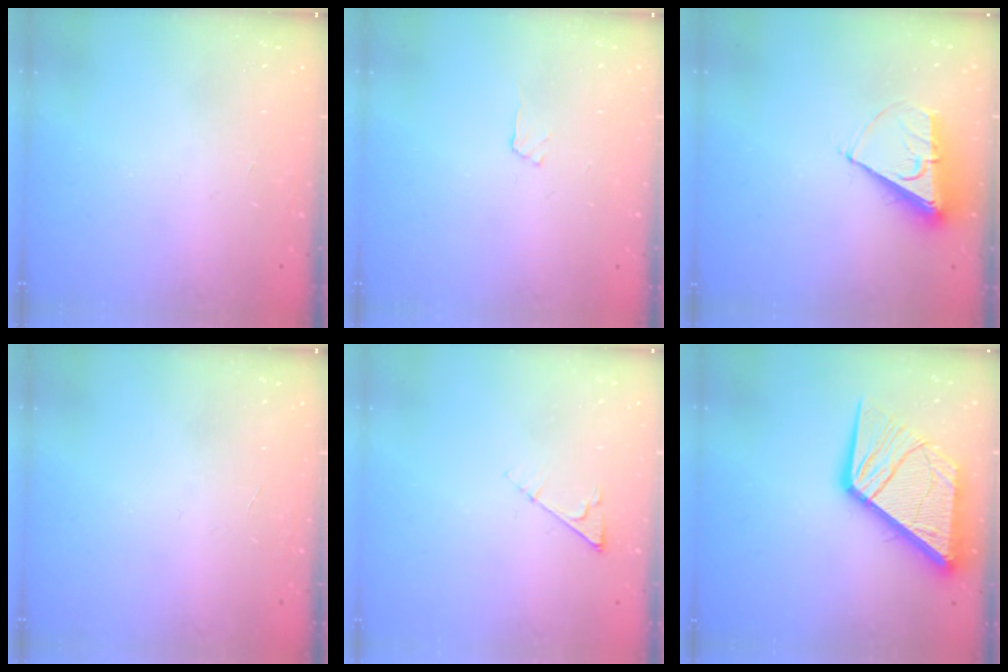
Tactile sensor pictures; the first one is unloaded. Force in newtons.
{"total": 3.9, "press": 3.8, "slide": 0.5}
{"total": 7.6, "press": 7.5, "slide": 0.5}
{"total": 0.0}
{"total": 4.5, "press": 4.5, "slide": 0.5}
{"total": 16.4, "press": 16.3, "slide": 2.0}